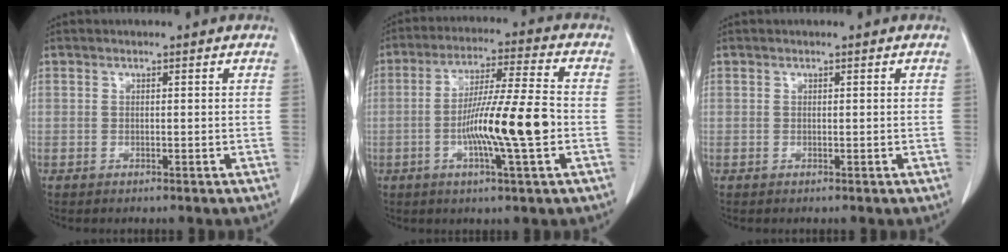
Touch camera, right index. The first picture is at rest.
{"total": 12.5, "force": [-2.6, 0.0, 12.2], "torque": [-0.220, -0.004, -0.050]}
{"total": 0.0}